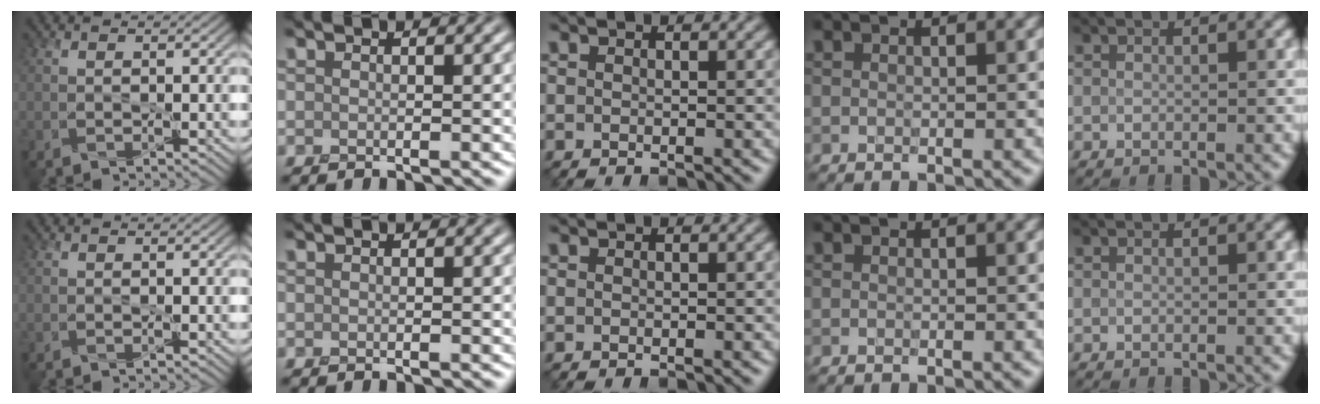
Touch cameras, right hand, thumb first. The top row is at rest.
{}